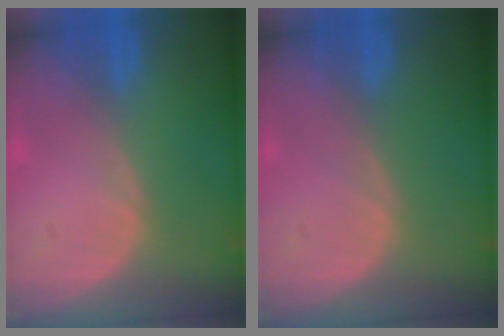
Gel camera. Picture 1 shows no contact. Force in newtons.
{"total": 0.0}